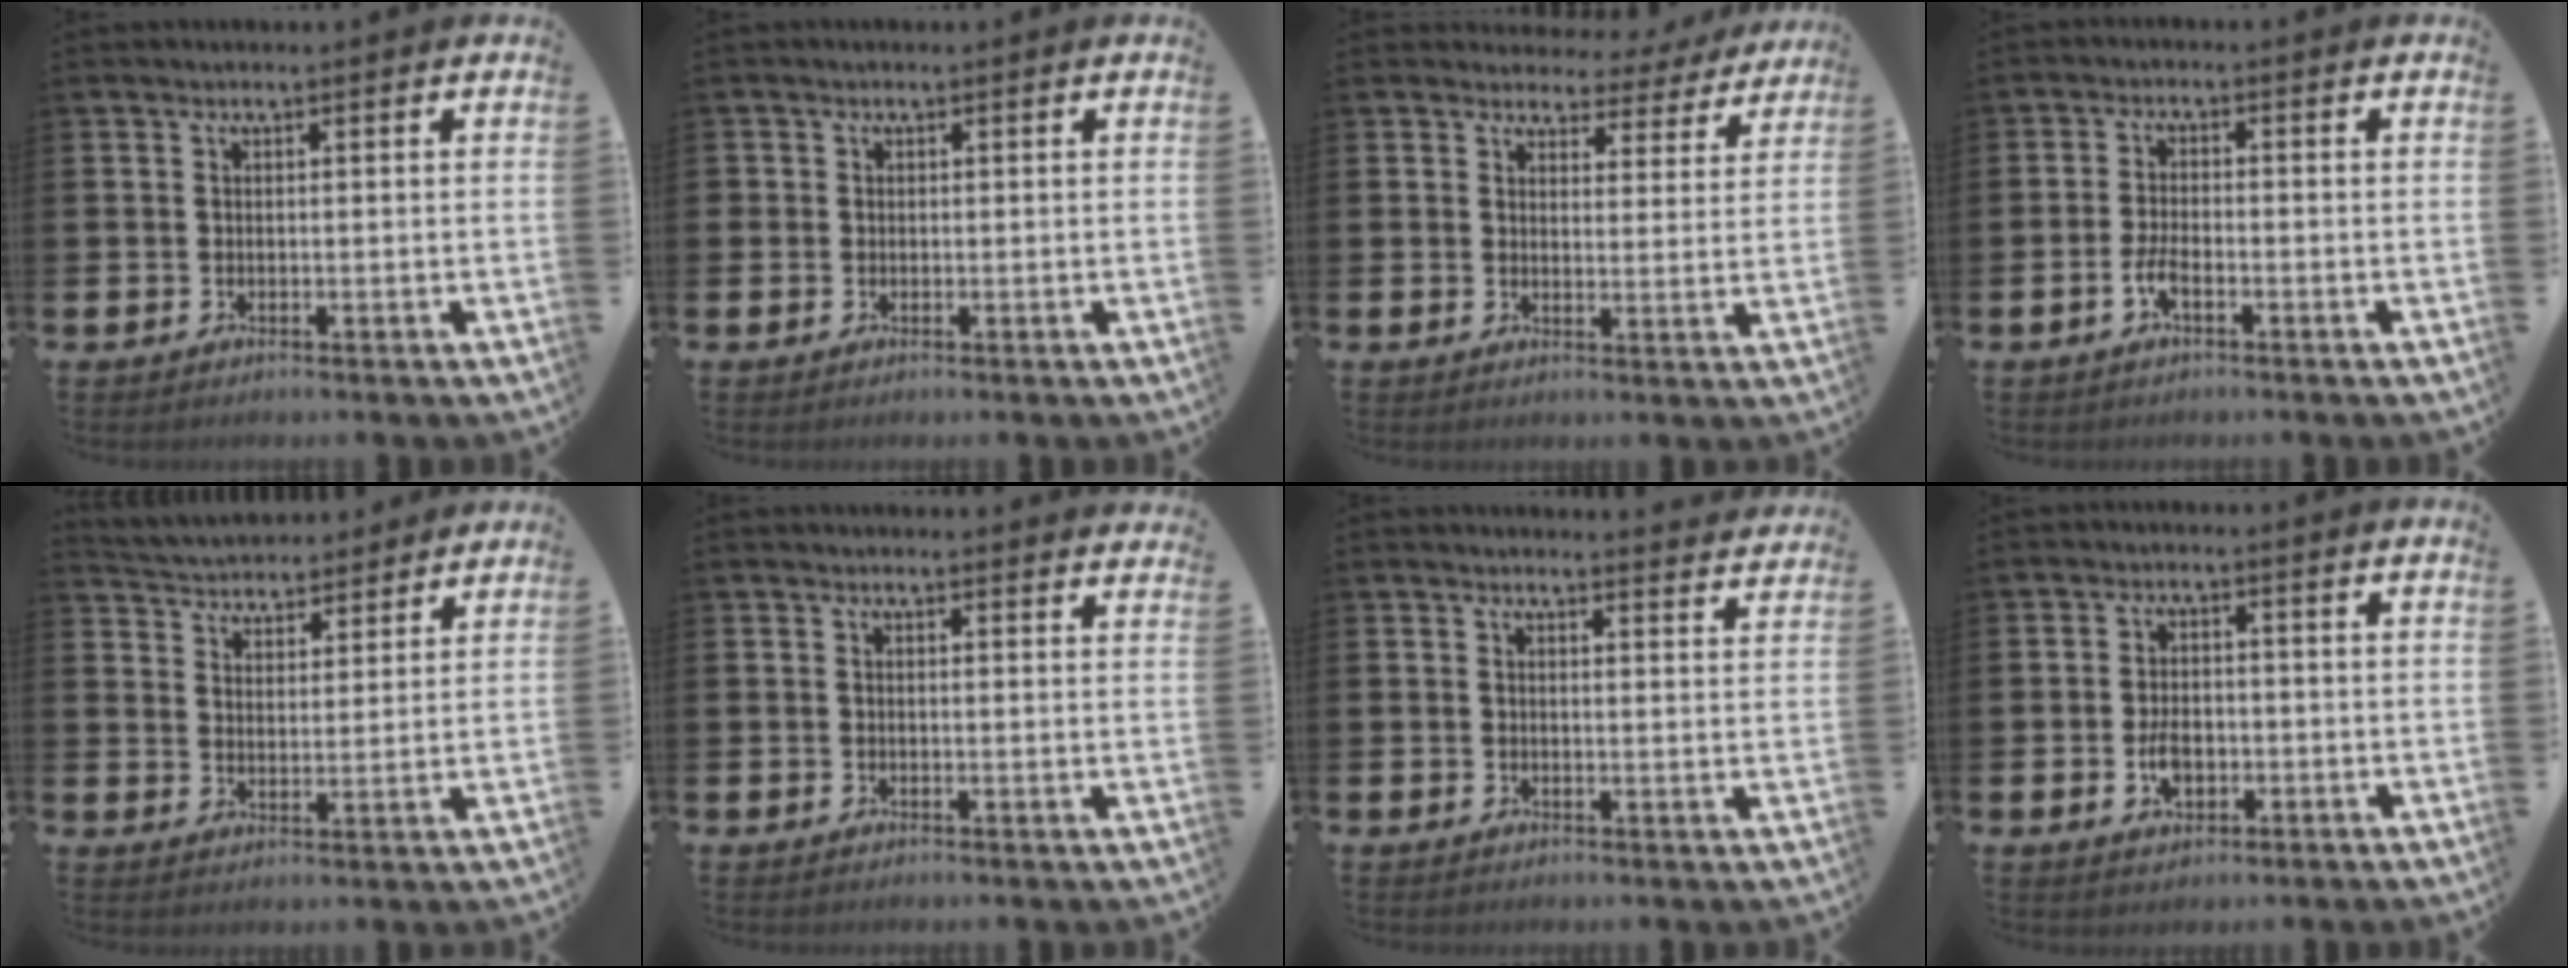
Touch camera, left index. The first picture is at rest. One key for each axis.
{"total": 0.7, "fx": 0.0, "fy": 0.7, "fz": 0.1, "tx": 0.003, "ty": 0.003, "tz": -0.001}
{"total": 3.6, "fx": 3.2, "fy": 1.7, "fz": 0.2, "tx": -0.008, "ty": -0.026, "tz": 0.050}
{"total": 2.8, "fx": -1.4, "fy": 0.9, "fz": 2.2, "tx": -0.054, "ty": 0.005, "tz": -0.026}
{"total": 4.5, "fx": 4.3, "fy": 1.2, "fz": -0.4, "tx": -0.020, "ty": -0.028, "tz": 0.076}
{"total": 1.5, "fx": 1.5, "fy": -0.1, "fz": -0.1, "tx": 0.001, "ty": -0.009, "tz": 0.028}
{"total": 2.8, "fx": 2.8, "fy": 0.0, "fz": -0.2, "tx": 0.006, "ty": -0.021, "tz": 0.048}
{"total": 3.7, "fx": -0.9, "fy": 2.4, "fz": 2.6, "tx": -0.040, "ty": 0.001, "tz": -0.018}